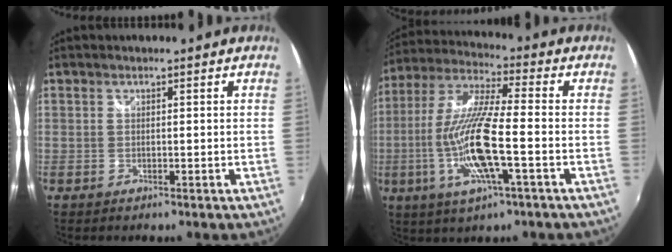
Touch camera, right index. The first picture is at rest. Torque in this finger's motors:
{"motor_torque": [2.07, -0.07, 1.05, 0.21]}